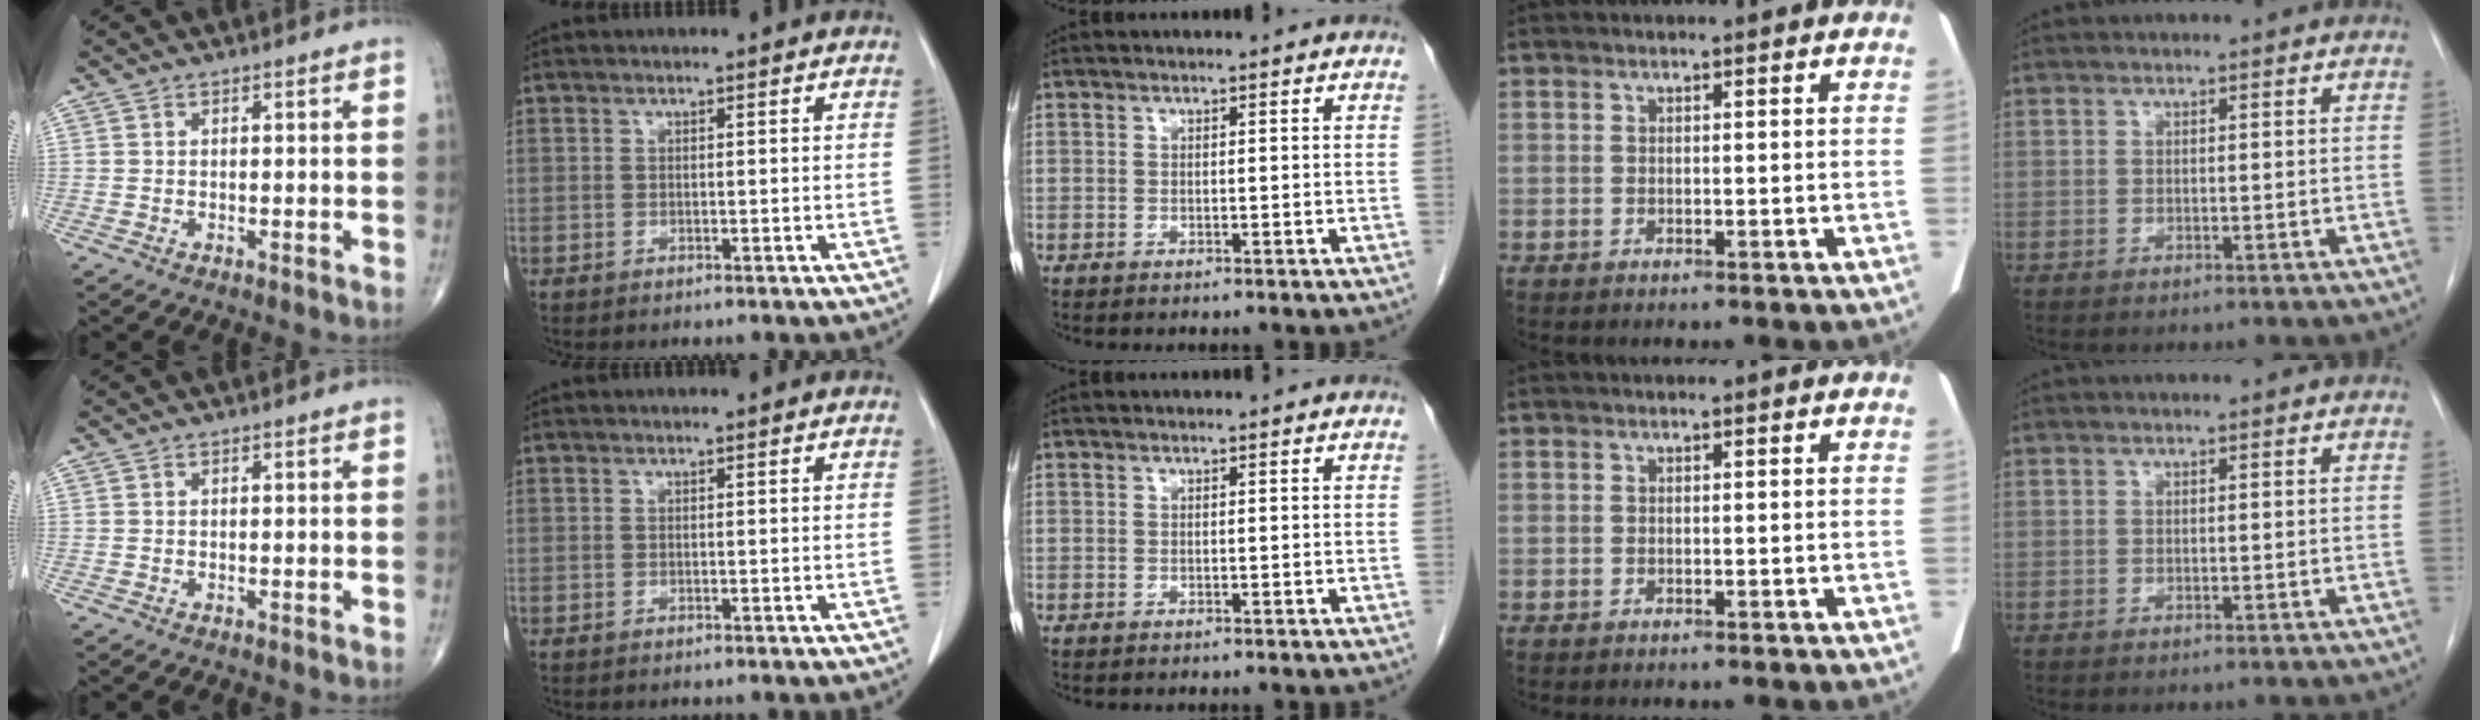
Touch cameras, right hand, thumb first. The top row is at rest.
{}